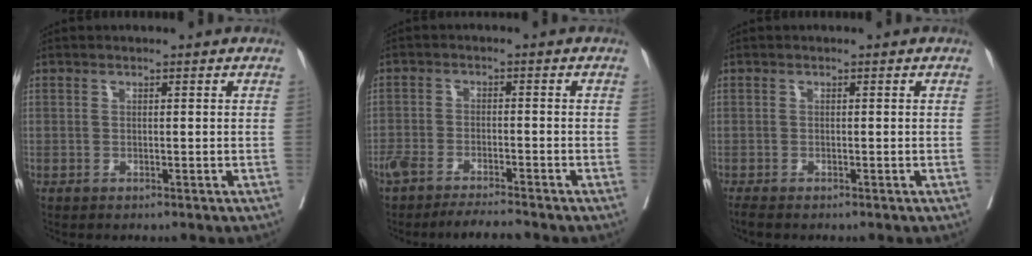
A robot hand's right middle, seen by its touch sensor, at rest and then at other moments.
{"total": 6.6, "force": [-6.0, 0.4, 2.8], "torque": [-0.044, -0.009, -0.101]}
{"total": 1.1, "force": [-1.0, 0.1, 0.5], "torque": [-0.017, -0.007, -0.019]}